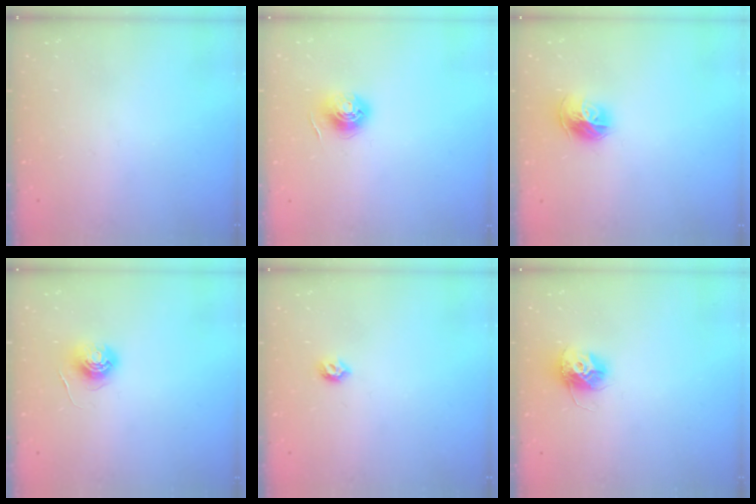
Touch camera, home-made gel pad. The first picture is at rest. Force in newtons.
{"total": 6.1, "press": 6.1, "slide": 0.5}
{"total": 10.6, "press": 10.5, "slide": 1.2}
{"total": 6.0, "press": 6.0, "slide": 0.3}
{"total": 5.0, "press": 4.9, "slide": 1.1}
{"total": 10.9, "press": 10.9, "slide": 0.7}